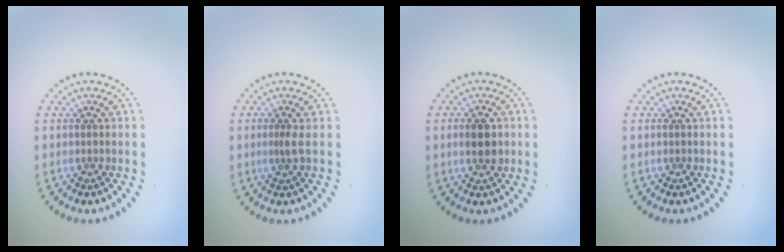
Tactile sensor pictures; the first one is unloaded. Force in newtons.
{"total": 1.0, "press": 0.6, "slide": 0.8}
{"total": 2.9, "press": 2.9, "slide": 0.2}
{"total": 0.0}